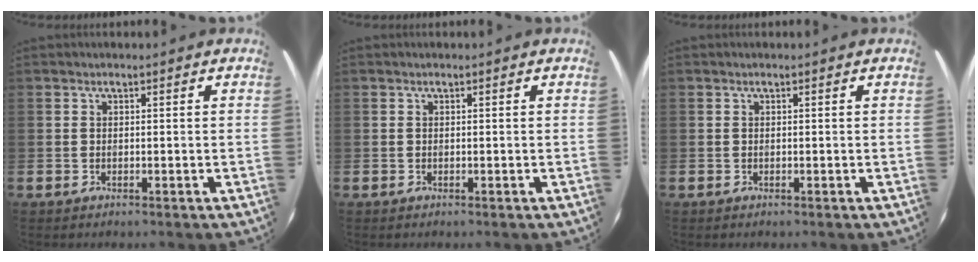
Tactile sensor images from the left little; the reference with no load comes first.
{"total": 0.0}
{"total": 0.0}